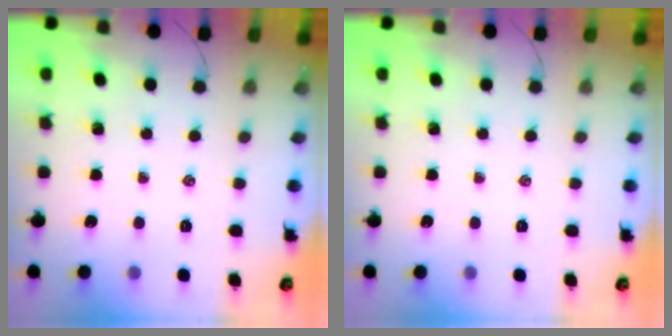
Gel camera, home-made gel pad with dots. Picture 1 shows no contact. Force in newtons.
{"total": 0.0}